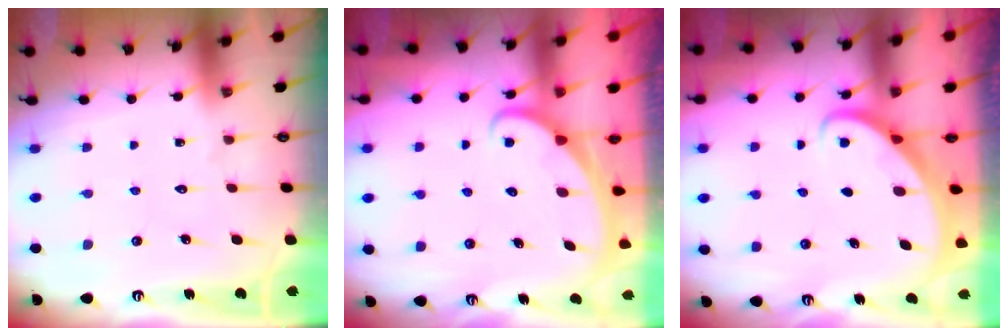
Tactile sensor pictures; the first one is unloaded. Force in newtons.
{"total": 2.0, "press": 2.0, "slide": 0.2}
{"total": 2.5, "press": 2.5, "slide": 0.3}